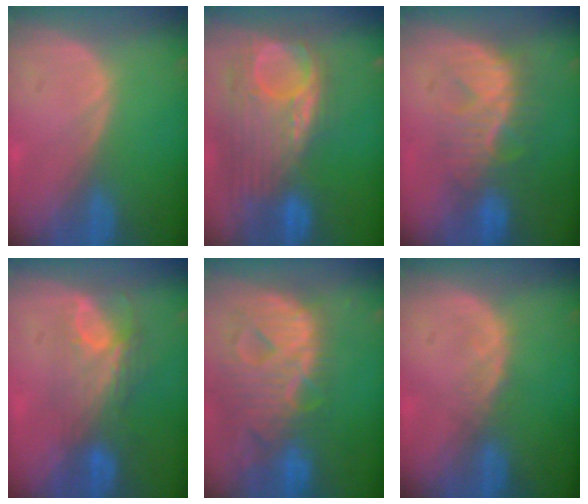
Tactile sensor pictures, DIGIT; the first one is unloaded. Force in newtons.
{"total": 11.9, "press": 10.4, "slide": 5.8}
{"total": 8.0, "press": 7.9, "slide": 1.3}
{"total": 7.9, "press": 6.8, "slide": 3.9}
{"total": 13.1, "press": 11.2, "slide": 6.9}
{"total": 1.4, "press": 1.4, "slide": 0.2}